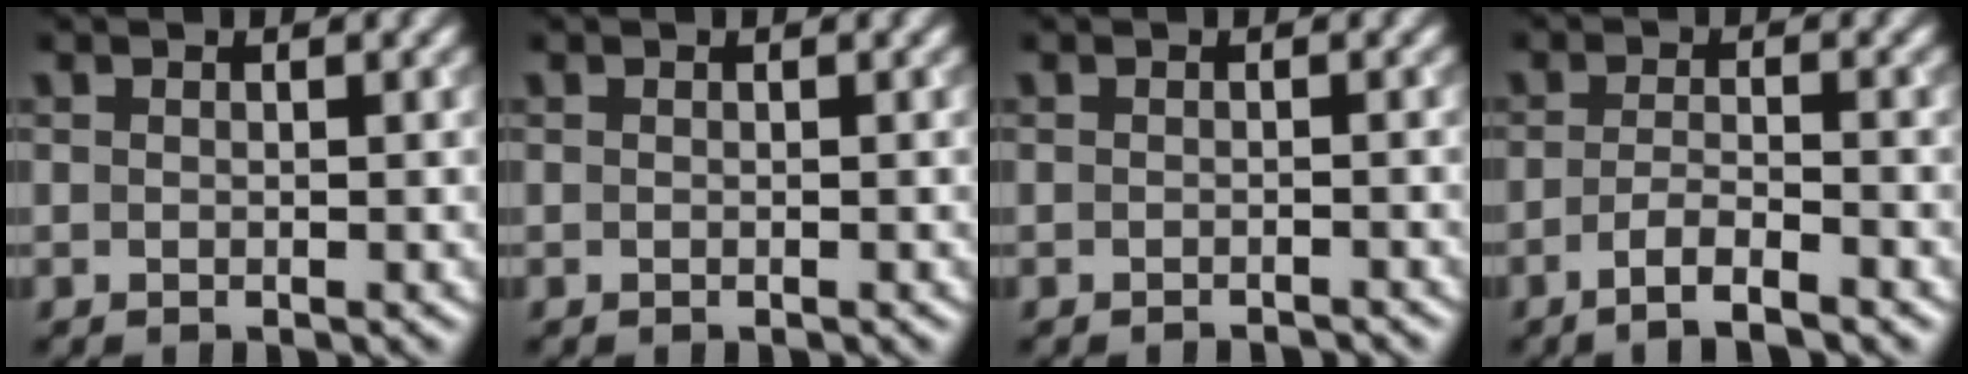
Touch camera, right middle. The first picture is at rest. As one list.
[{"total": 0.0}, {"total": 1.3, "force": [-1.2, 0.1, 0.3], "torque": [0.005, 0.000, -0.016]}, {"total": 3.1, "force": [-1.9, 0.7, 2.4], "torque": [-0.042, 0.000, -0.043]}]